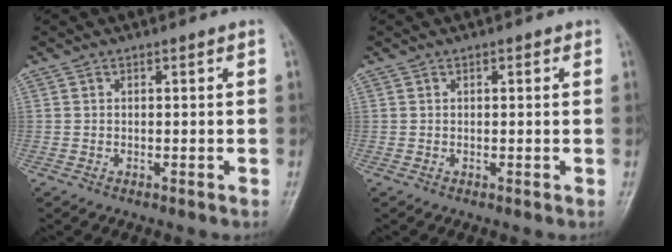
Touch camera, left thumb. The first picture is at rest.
{"total": 0.8, "force": [0.4, 0.4, 0.6], "torque": [-0.006, 0.000, 0.002]}